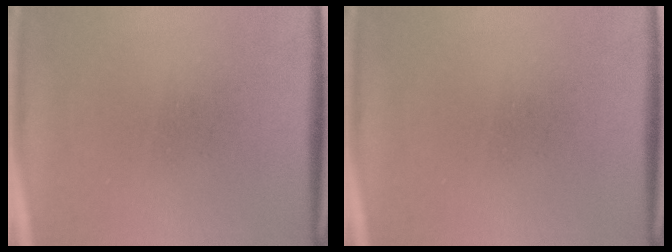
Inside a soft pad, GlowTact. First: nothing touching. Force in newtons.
{"total": 0.0}